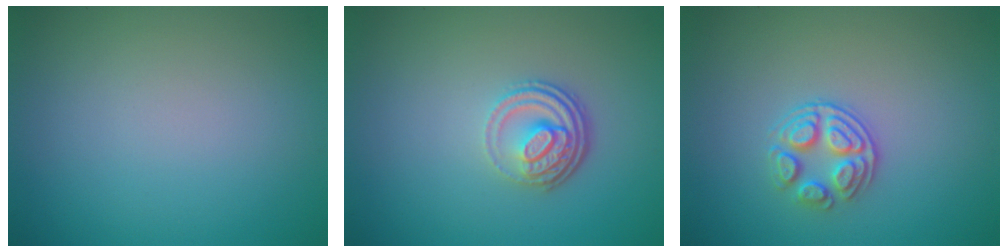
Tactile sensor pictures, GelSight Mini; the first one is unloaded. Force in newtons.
{"total": 3.9, "press": 2.8, "slide": 2.7}
{"total": 2.9, "press": 2.6, "slide": 1.3}